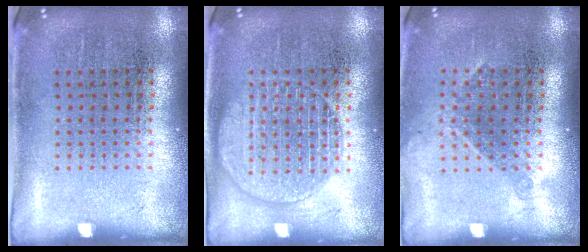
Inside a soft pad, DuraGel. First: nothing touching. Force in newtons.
{"total": 3.0, "press": 2.9, "slide": 0.4}
{"total": 1.1, "press": 0.8, "slide": 0.6}